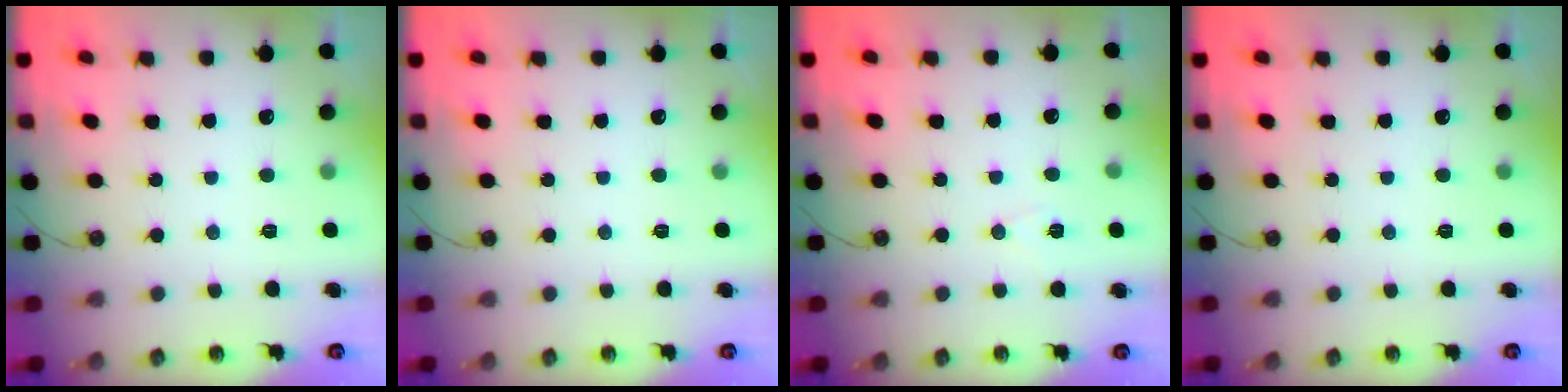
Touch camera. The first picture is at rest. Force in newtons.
{"total": 0.0}
{"total": 5.3, "press": 3.8, "slide": 3.7}
{"total": 0.0}